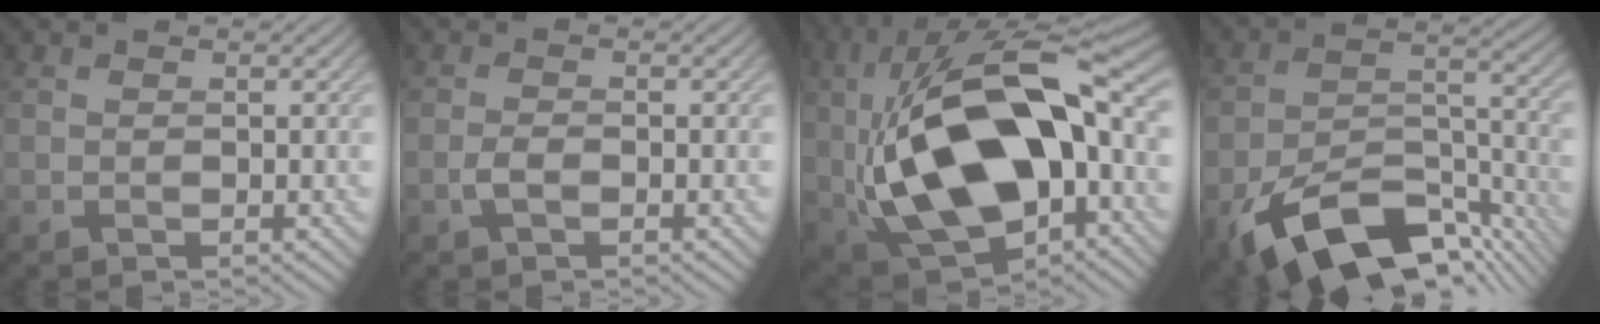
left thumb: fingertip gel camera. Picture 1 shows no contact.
{"total": 1.5, "force": [-0.9, 0.5, 1.1], "torque": [-0.024, 0.000, -0.020]}
{"total": 20.2, "force": [-0.4, 11.3, 16.7], "torque": [-0.322, -0.018, 0.003]}
{"total": 15.5, "force": [-10.0, 7.2, 9.5], "torque": [-0.179, -0.029, -0.166]}